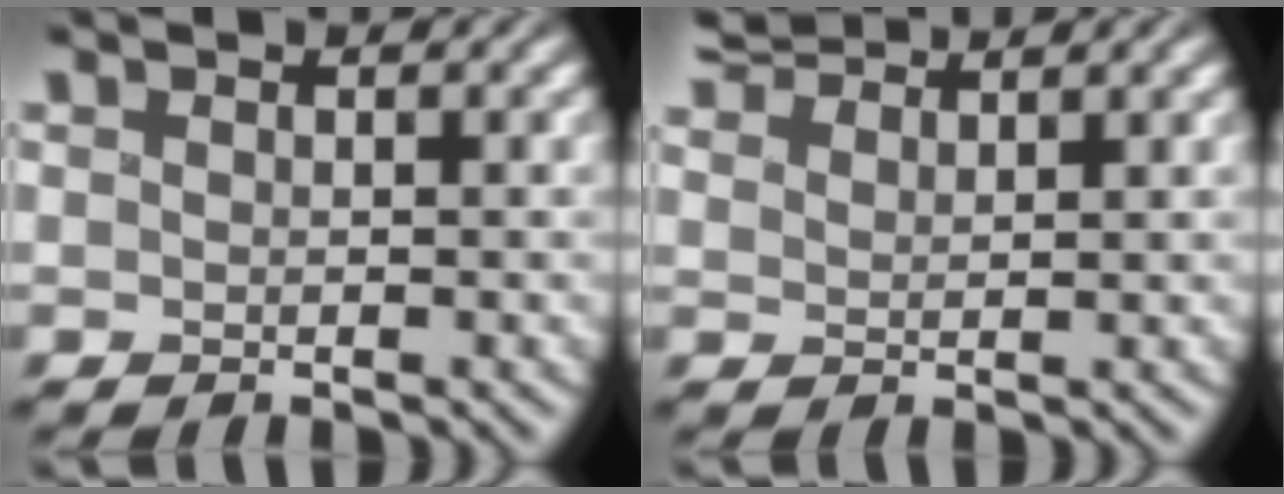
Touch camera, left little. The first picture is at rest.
{"total": 3.9, "force": [3.6, 0.7, 1.2], "torque": [-0.036, 0.020, 0.065]}